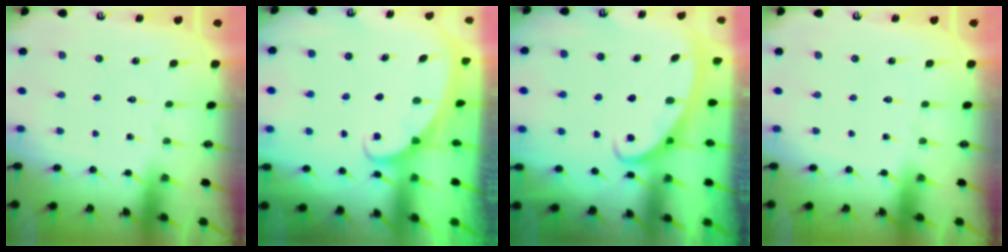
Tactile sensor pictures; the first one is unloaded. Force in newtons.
{"total": 1.8, "press": 1.8, "slide": 0.1}
{"total": 2.6, "press": 2.6, "slide": 0.4}
{"total": 0.0}